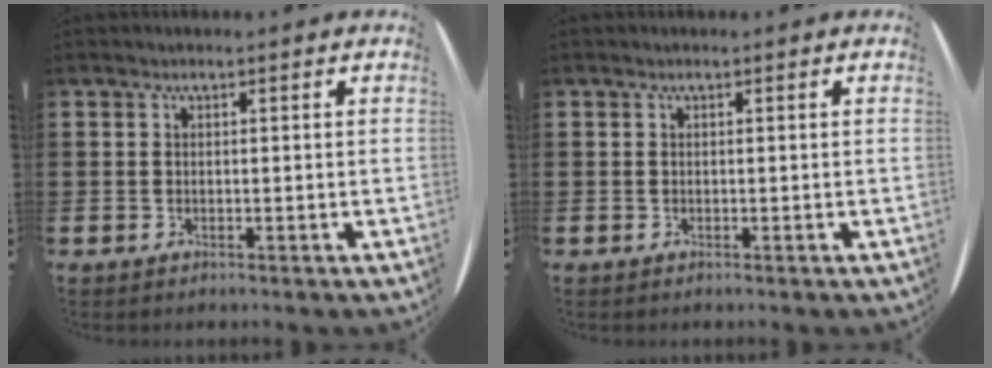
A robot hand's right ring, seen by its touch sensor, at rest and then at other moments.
{"total": 0.0}